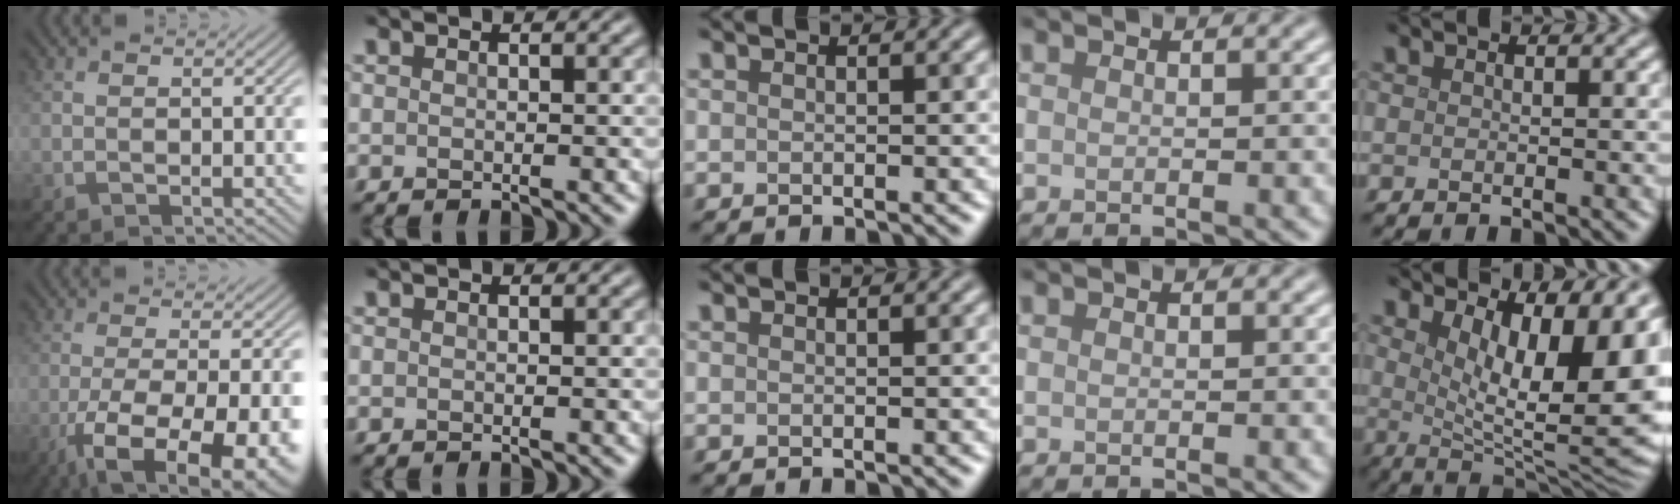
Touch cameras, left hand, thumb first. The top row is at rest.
{"thumb": {"total": 13.8, "force": [-6.0, 4.7, 11.5], "torque": [-0.208, -0.029, -0.084]}, "little": {"total": 13.0, "force": [3.6, 4.9, 11.5], "torque": [-0.115, 0.000, 0.055]}}